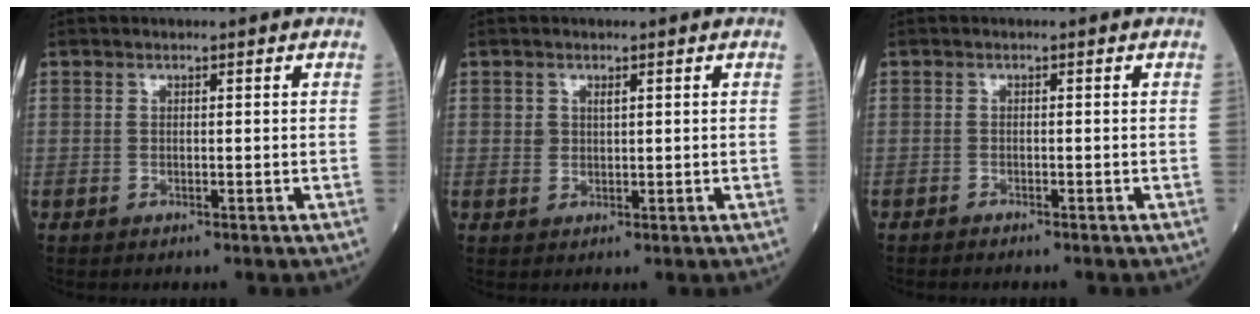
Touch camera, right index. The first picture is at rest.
{"total": 1.2, "force": [0.6, 0.8, 0.7], "torque": [-0.010, -0.002, 0.012]}
{"total": 1.3, "force": [-1.2, 0.1, 0.5], "torque": [-0.008, 0.000, -0.016]}